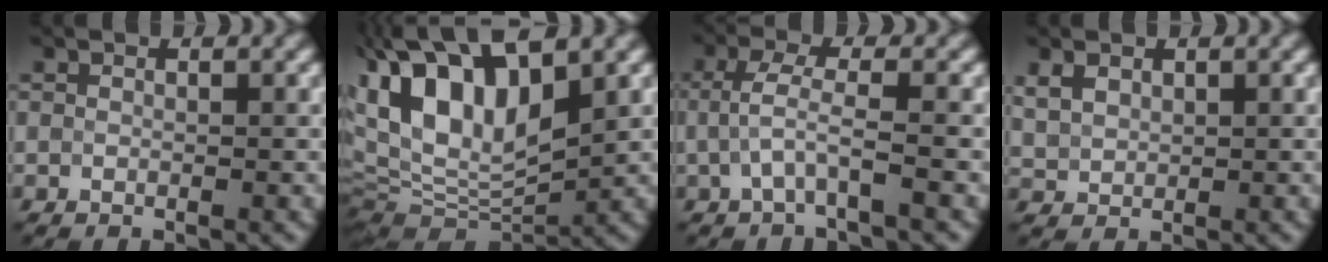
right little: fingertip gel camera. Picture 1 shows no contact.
{"total": 12.3, "force": [3.7, 5.9, 10.1], "torque": [-0.194, 0.015, 0.060]}
{"total": 2.6, "force": [-0.4, 0.5, 2.5], "torque": [-0.058, 0.004, -0.011]}
{"total": 1.9, "force": [1.0, 1.4, 0.9], "torque": [-0.023, 0.003, 0.025]}